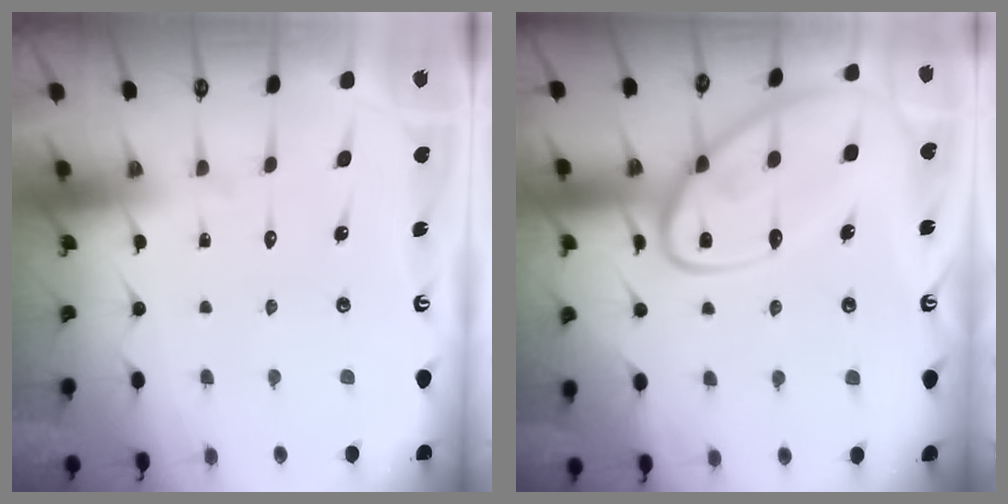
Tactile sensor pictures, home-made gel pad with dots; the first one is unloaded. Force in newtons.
{"total": 14.8, "press": 14.8, "slide": 1.1}